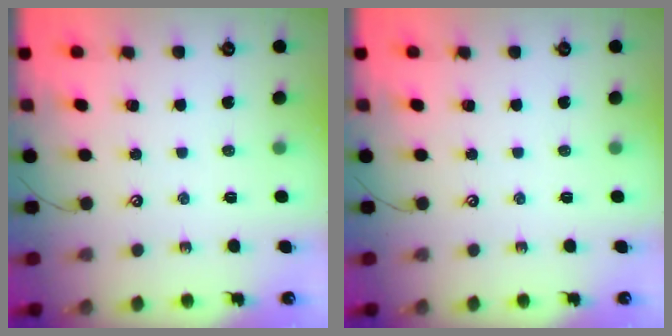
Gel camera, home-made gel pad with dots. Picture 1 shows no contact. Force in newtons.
{"total": 0.0}